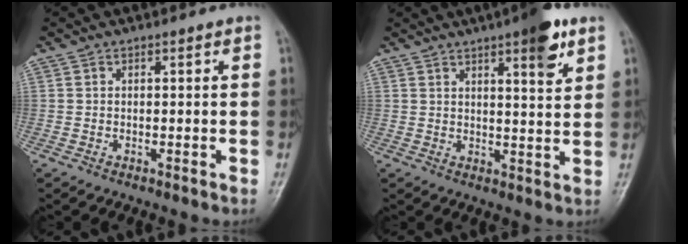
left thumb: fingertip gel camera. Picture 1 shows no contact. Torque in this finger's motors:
{"motor_torque": [1.55, 0.60, 0.90, -0.36, 0.04]}